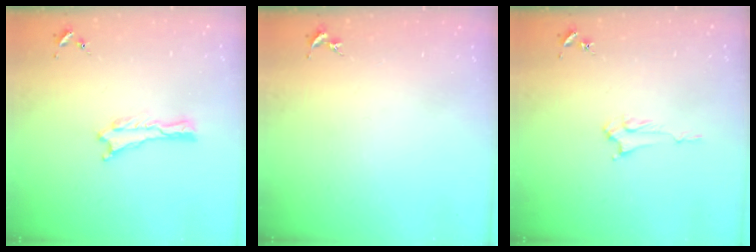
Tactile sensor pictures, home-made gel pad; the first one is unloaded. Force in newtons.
{"total": 0.0}
{"total": 2.4, "press": 2.4, "slide": 0.3}